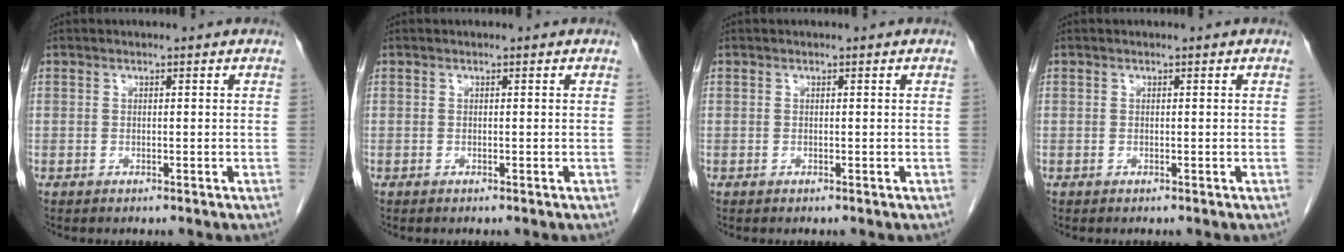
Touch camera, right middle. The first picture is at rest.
{"total": 0.0}
{"total": 0.0}
{"total": 0.0}